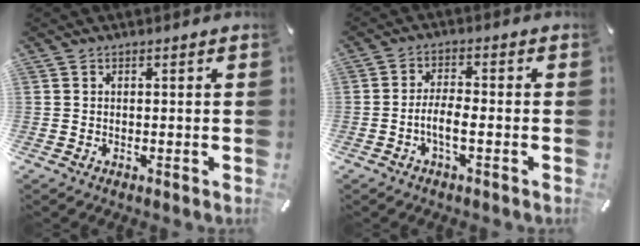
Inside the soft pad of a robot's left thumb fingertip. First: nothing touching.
{"total": 5.4, "force": [-1.9, 1.7, 4.7], "torque": [-0.101, 0.000, -0.039]}